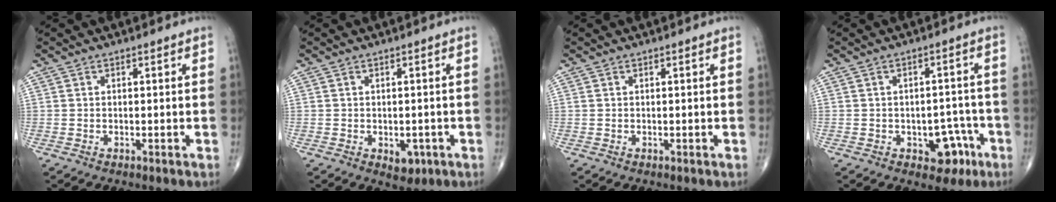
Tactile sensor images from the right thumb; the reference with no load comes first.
{"total": 3.2, "force": [-1.1, 2.1, 2.2], "torque": [-0.011, 0.001, -0.007]}
{"total": 0.0}
{"total": 6.7, "force": [-3.0, 4.4, 4.1], "torque": [-0.015, 0.028, -0.033]}